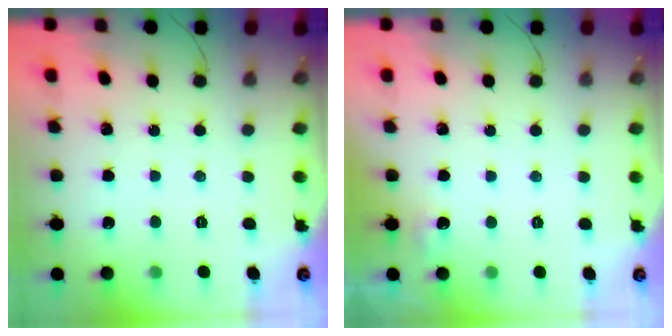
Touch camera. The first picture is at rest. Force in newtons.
{"total": 4.0, "press": 3.7, "slide": 1.4}